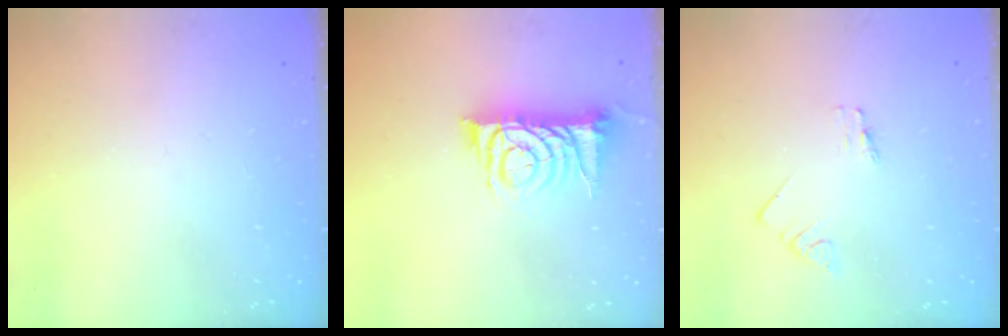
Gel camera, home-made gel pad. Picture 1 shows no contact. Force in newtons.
{"total": 10.3, "press": 10.3, "slide": 1.0}
{"total": 0.0}